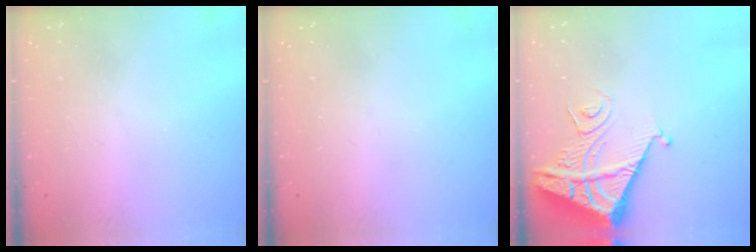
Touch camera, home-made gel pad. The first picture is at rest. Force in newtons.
{"total": 0.0}
{"total": 10.0, "press": 9.9, "slide": 1.3}